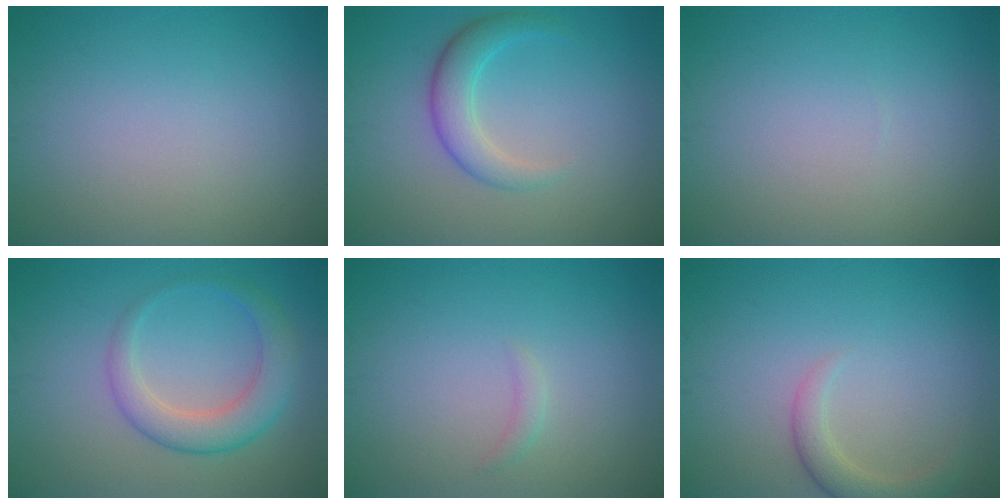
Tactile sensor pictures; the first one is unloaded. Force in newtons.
{"total": 3.2, "press": 3.2, "slide": 0.1}
{"total": 0.0}
{"total": 4.1, "press": 4.1, "slide": 0.2}
{"total": 0.8, "press": 0.8, "slide": 0.1}
{"total": 2.6, "press": 2.5, "slide": 0.4}